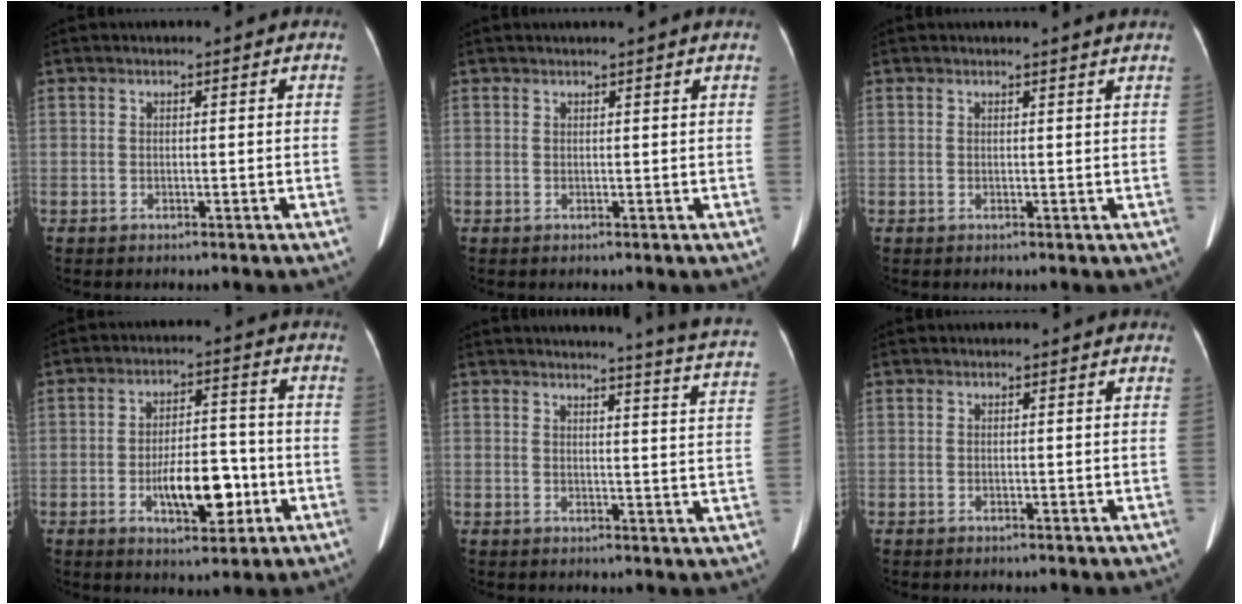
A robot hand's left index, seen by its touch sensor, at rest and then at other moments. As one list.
[{"total": 1.5, "force": [1.2, -0.4, 0.7], "torque": [-0.016, 0.006, 0.026]}, {"total": 2.0, "force": [1.8, -0.5, 0.6], "torque": [-0.019, -0.006, 0.019]}, {"total": 9.5, "force": [-3.3, 3.8, 8.0], "torque": [-0.134, 0.009, -0.053]}, {"total": 11.9, "force": [11.0, -1.8, 4.1], "torque": [-0.051, -0.074, 0.105]}, {"total": 0.0}]